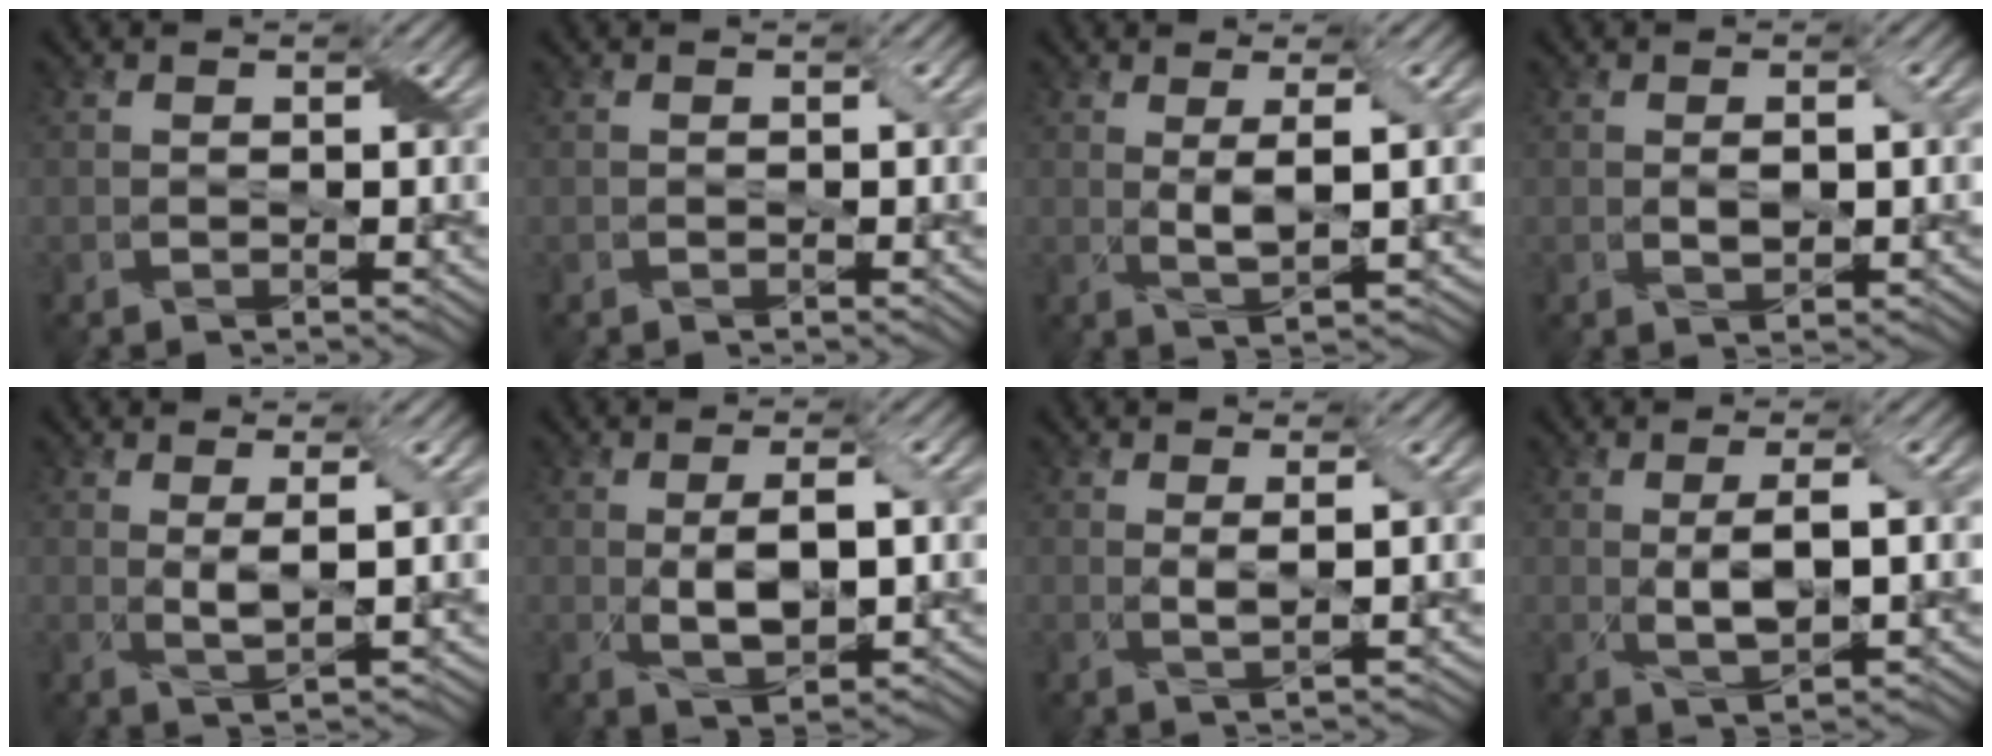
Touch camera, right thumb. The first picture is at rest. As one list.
[{"total": 0.7, "force": [-0.1, 0.3, 0.7], "torque": [-0.009, 0.000, -0.001]}, {"total": 3.9, "force": [0.7, 0.6, 3.8], "torque": [-0.083, 0.002, 0.016]}, {"total": 2.3, "force": [0.1, 1.1, 2.1], "torque": [-0.041, -0.003, 0.005]}, {"total": 3.0, "force": [0.7, 0.4, 2.9], "torque": [-0.065, 0.003, 0.016]}, {"total": 5.6, "force": [-0.1, 2.3, 5.1], "torque": [-0.097, -0.002, 0.003]}, {"total": 2.1, "force": [0.6, 0.2, 2.0], "torque": [-0.042, 0.005, 0.009]}, {"total": 4.6, "force": [0.1, 1.3, 4.4], "torque": [-0.088, -0.001, 0.005]}]